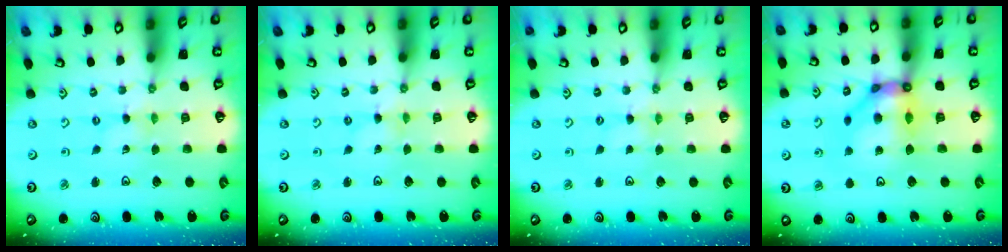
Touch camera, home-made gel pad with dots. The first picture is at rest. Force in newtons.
{"total": 0.0}
{"total": 2.1, "press": 2.1, "slide": 0.3}
{"total": 11.4, "press": 11.2, "slide": 1.7}